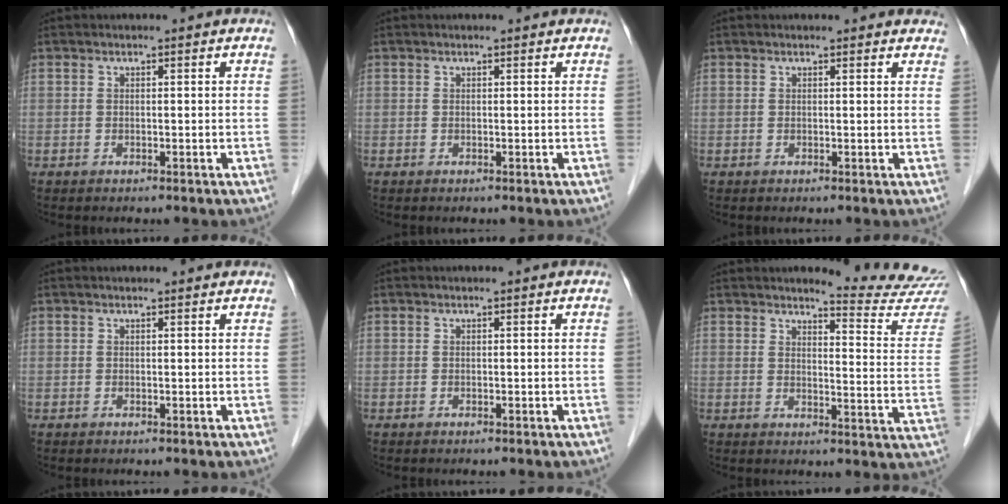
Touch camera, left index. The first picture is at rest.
{"total": 0.6, "force": [0.6, 0.1, 0.1], "torque": [-0.007, 0.006, 0.005]}
{"total": 4.2, "force": [3.8, 1.3, 1.0], "torque": [-0.007, 0.011, 0.031]}
{"total": 1.4, "force": [1.4, 0.2, 0.3], "torque": [-0.013, 0.008, 0.013]}
{"total": 0.0}
{"total": 12.2, "force": [12.1, -1.2, 1.5], "torque": [-0.016, -0.106, 0.126]}